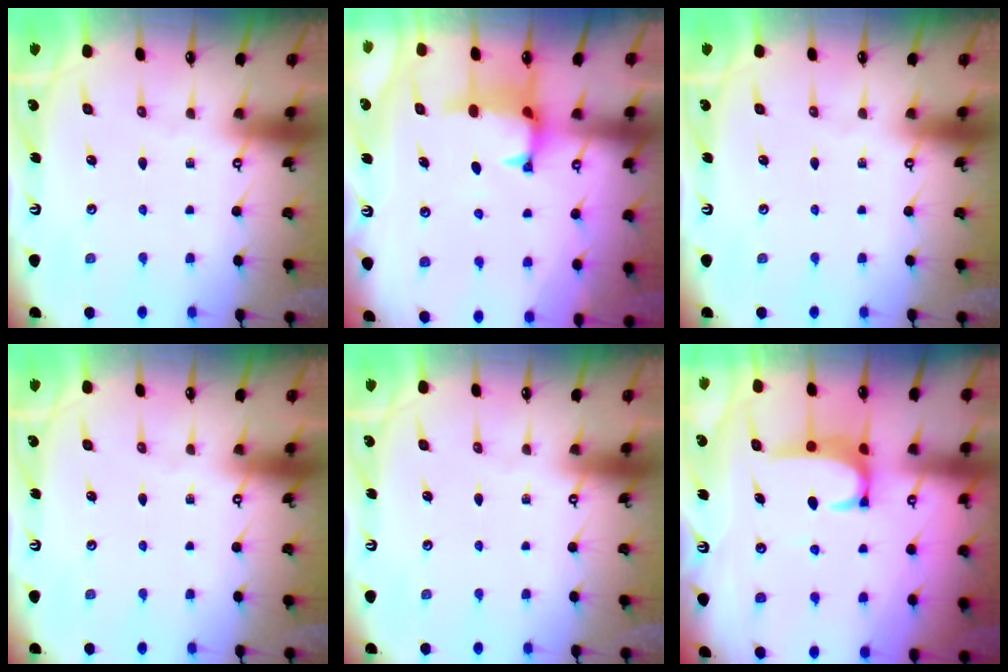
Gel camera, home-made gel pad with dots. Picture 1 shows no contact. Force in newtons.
{"total": 1.3, "press": 1.0, "slide": 0.8}
{"total": 0.0}
{"total": 0.0}
{"total": 0.0}
{"total": 3.5, "press": 3.4, "slide": 0.9}